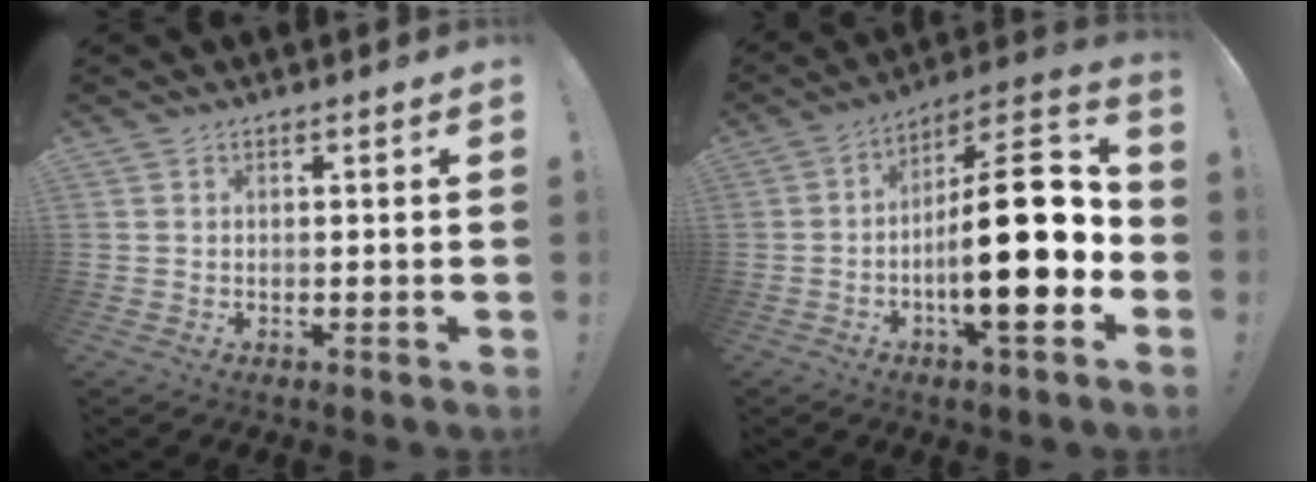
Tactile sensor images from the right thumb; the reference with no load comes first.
{"total": 23.9, "force": [-3.3, 7.2, 22.6], "torque": [-0.377, 0.015, -0.055]}